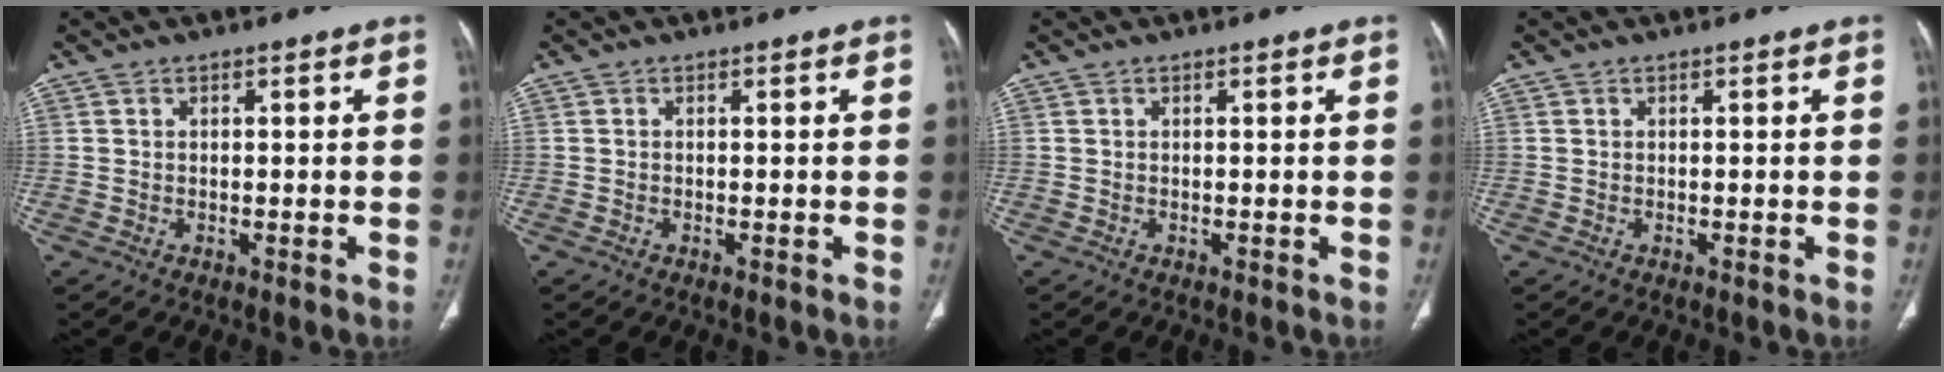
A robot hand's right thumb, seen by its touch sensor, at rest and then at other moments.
{"total": 0.0}
{"total": 0.0}
{"total": 0.0}